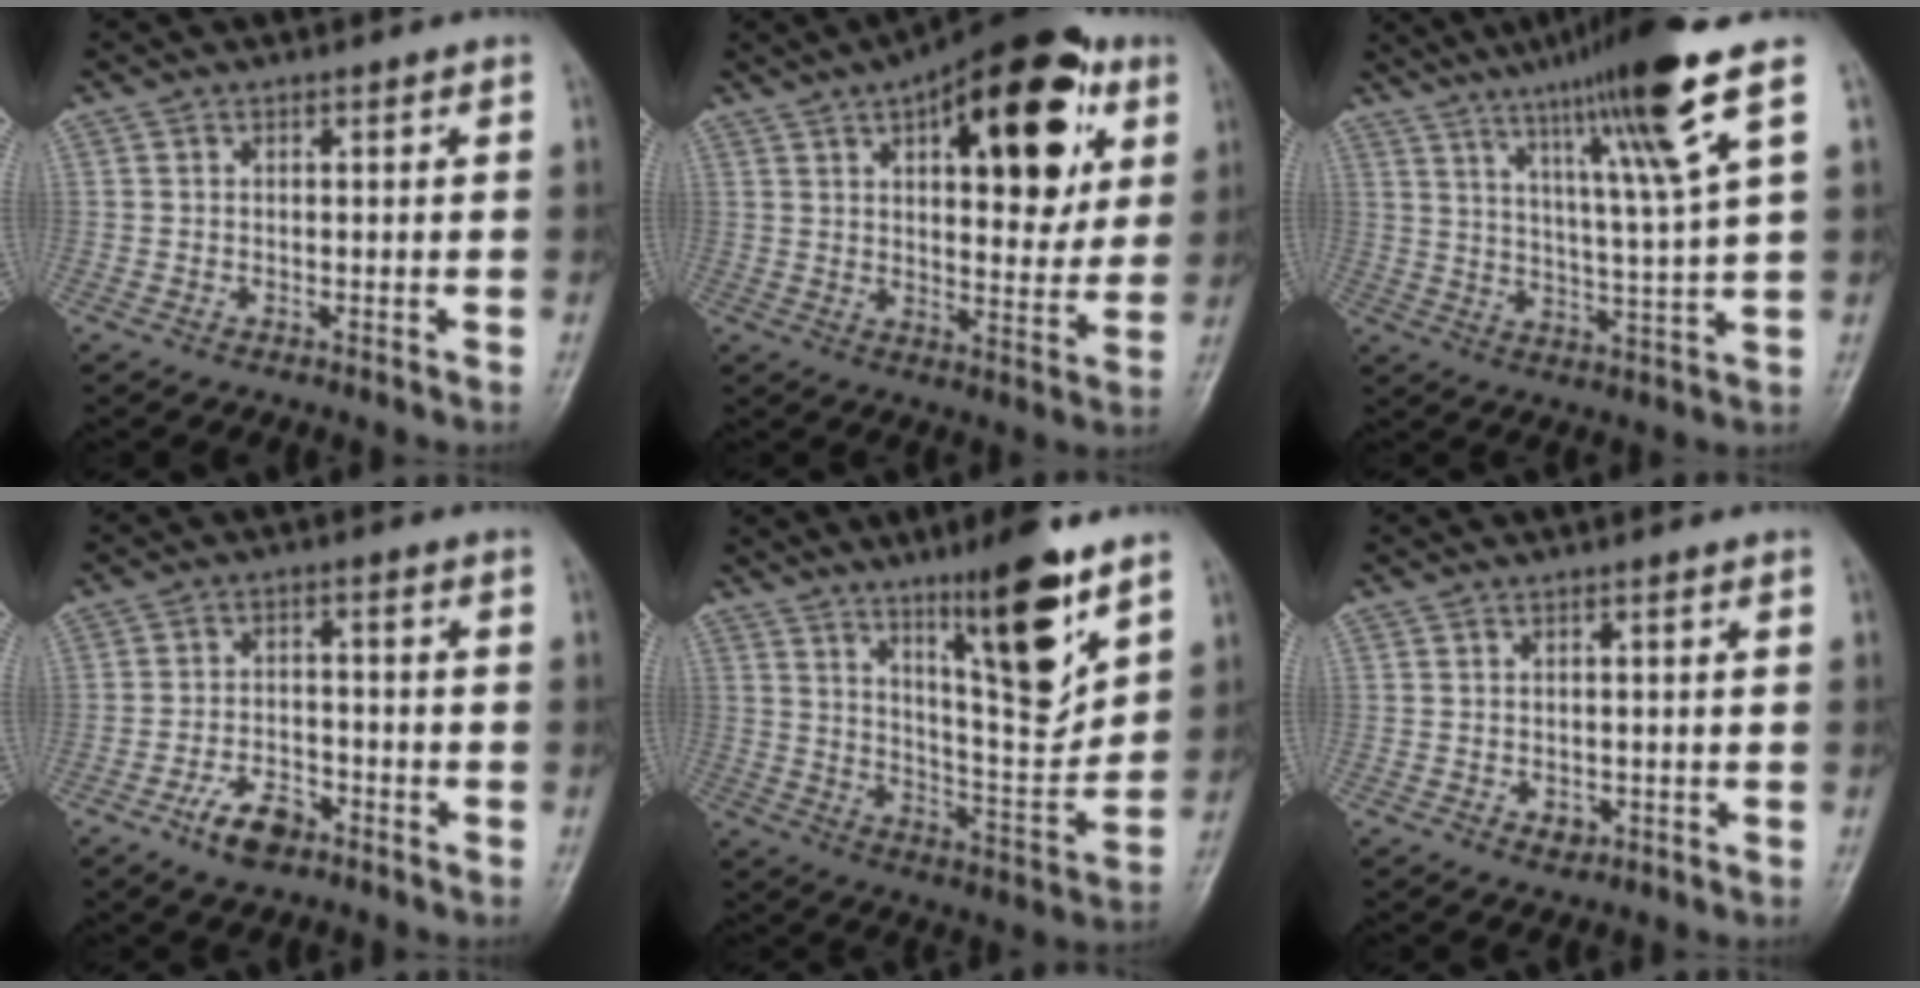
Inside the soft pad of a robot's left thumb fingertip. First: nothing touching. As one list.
[{"total": 23.3, "force": [9.0, 10.3, 18.8], "torque": [-0.222, -0.011, 0.124]}, {"total": 16.3, "force": [9.1, -0.5, 13.5], "torque": [-0.217, -0.035, 0.146]}, {"total": 6.5, "force": [-4.0, 3.3, 3.9], "torque": [-0.062, 0.024, -0.072]}, {"total": 16.4, "force": [9.6, 3.1, 12.9], "torque": [-0.180, -0.068, 0.165]}, {"total": 2.3, "force": [-0.8, 1.7, 1.3], "torque": [-0.008, 0.002, -0.009]}]